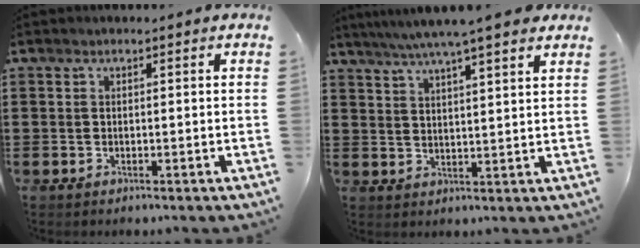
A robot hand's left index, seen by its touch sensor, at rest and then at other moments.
{"total": 5.7, "force": [4.7, -0.2, 3.2], "torque": [-0.075, -0.014, 0.081]}